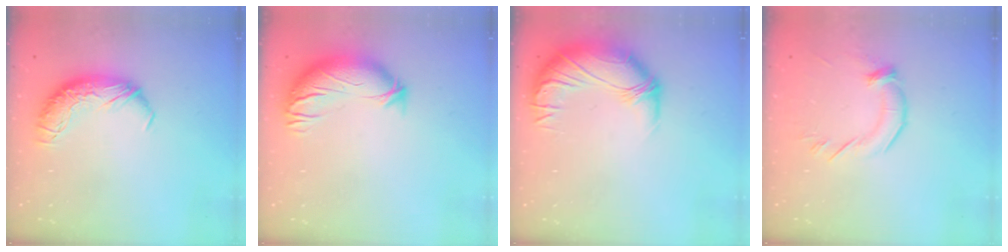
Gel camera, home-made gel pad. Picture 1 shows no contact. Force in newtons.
{"total": 3.5, "press": 2.7, "slide": 2.2}
{"total": 2.8, "press": 0.8, "slide": 2.7}
{"total": 1.9, "press": 1.6, "slide": 1.1}